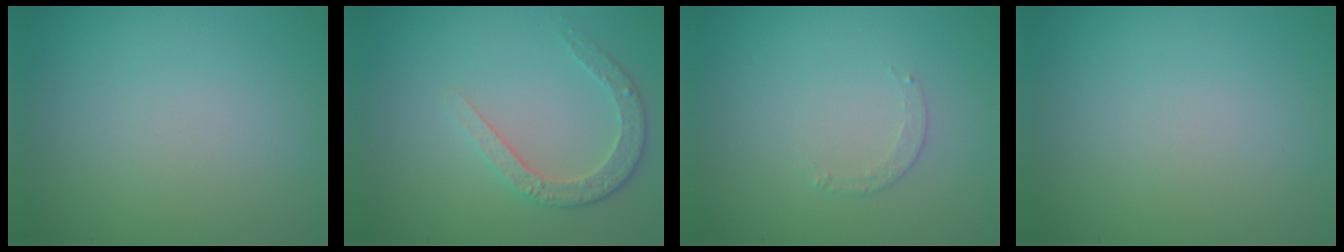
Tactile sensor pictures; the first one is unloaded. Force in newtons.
{"total": 2.6, "press": 2.5, "slide": 0.8}
{"total": 0.6, "press": 0.5, "slide": 0.3}
{"total": 0.0}